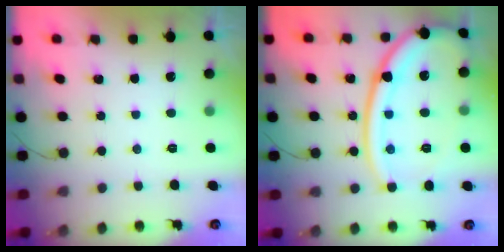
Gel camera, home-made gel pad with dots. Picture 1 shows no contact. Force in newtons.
{"total": 21.6, "press": 21.5, "slide": 2.5}